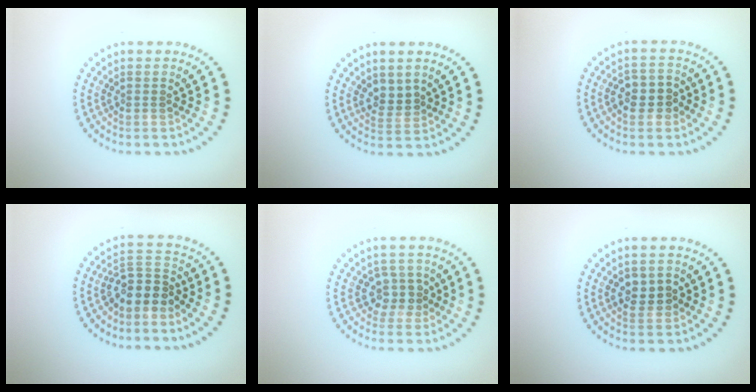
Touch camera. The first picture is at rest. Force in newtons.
{"total": 1.8, "press": 1.6, "slide": 0.9}
{"total": 2.8, "press": 2.7, "slide": 0.8}
{"total": 3.4, "press": 2.7, "slide": 2.2}
{"total": 2.2, "press": 1.9, "slide": 1.1}
{"total": 2.3, "press": 2.3, "slide": 0.3}